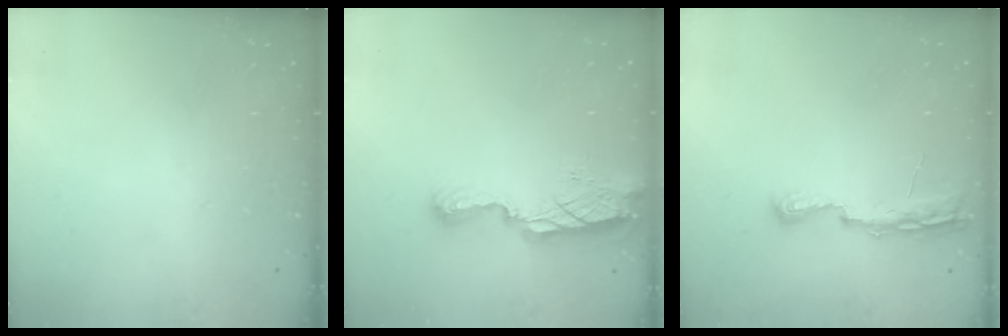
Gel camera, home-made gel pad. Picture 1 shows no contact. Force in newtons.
{"total": 8.9, "press": 8.9, "slide": 0.5}
{"total": 7.1, "press": 7.1, "slide": 0.8}